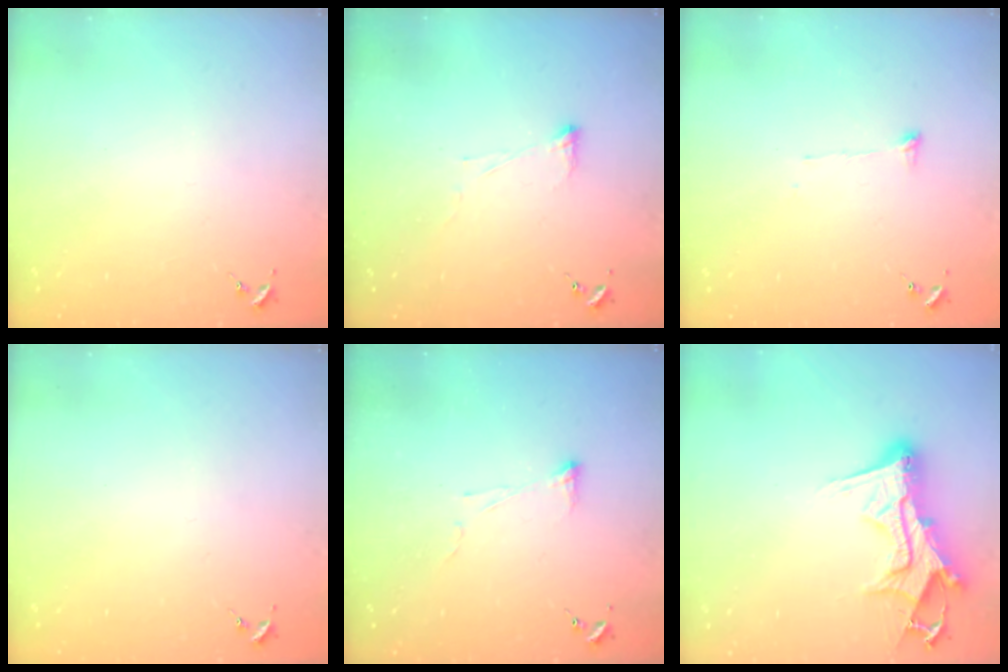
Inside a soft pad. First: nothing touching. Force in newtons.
{"total": 3.6, "press": 3.4, "slide": 1.0}
{"total": 4.6, "press": 4.5, "slide": 0.7}
{"total": 0.0}
{"total": 4.1, "press": 4.1, "slide": 0.7}
{"total": 16.0, "press": 15.9, "slide": 1.6}